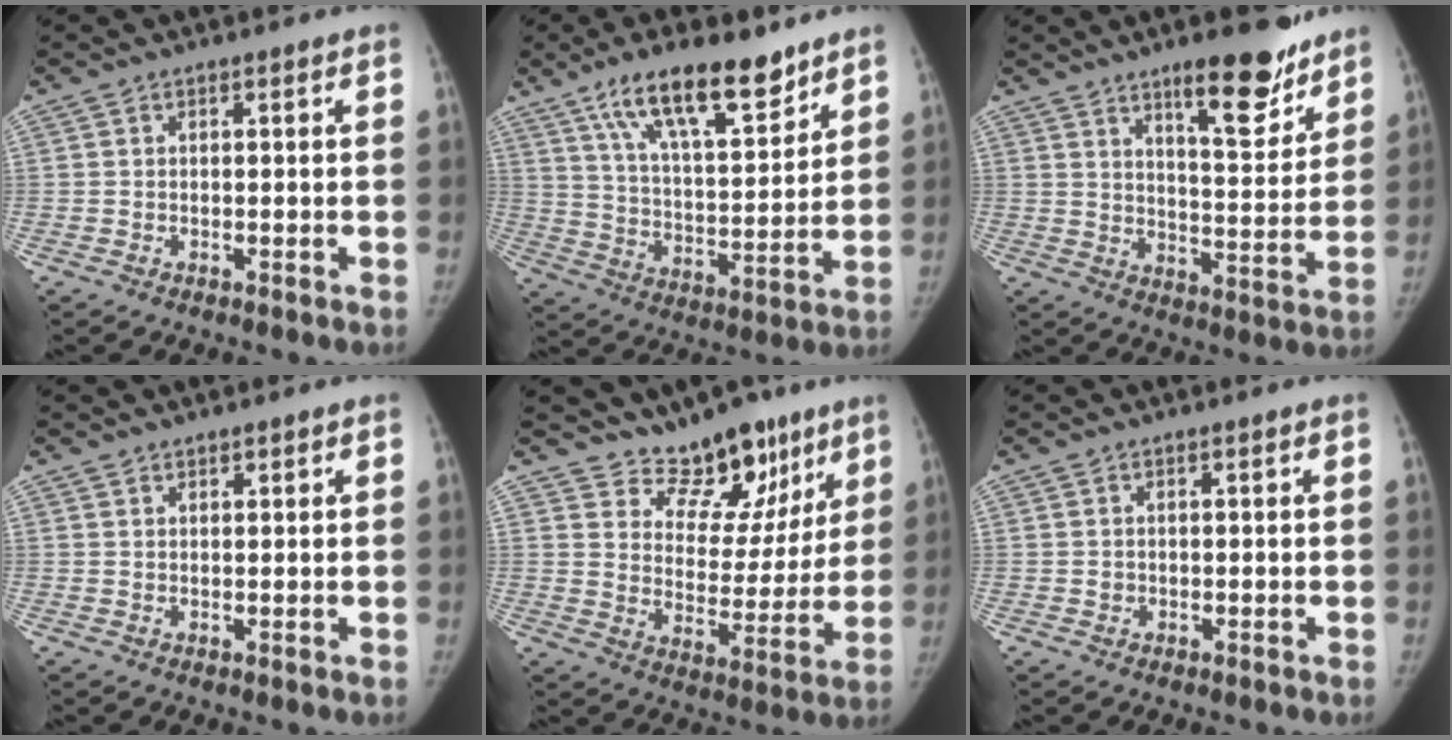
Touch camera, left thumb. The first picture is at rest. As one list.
[{"total": 17.2, "force": [11.6, 5.8, 11.3], "torque": [-0.159, -0.059, 0.207]}, {"total": 13.7, "force": [9.6, 4.0, 9.0], "torque": [-0.095, -0.068, 0.147]}, {"total": 1.2, "force": [1.0, 0.5, 0.2], "torque": [0.008, -0.006, 0.013]}, {"total": 14.4, "force": [11.0, 7.7, 5.4], "torque": [-0.017, -0.072, 0.169]}, {"total": 0.7, "force": [0.1, 0.7, 0.2], "torque": [0.003, 0.001, 0.003]}]